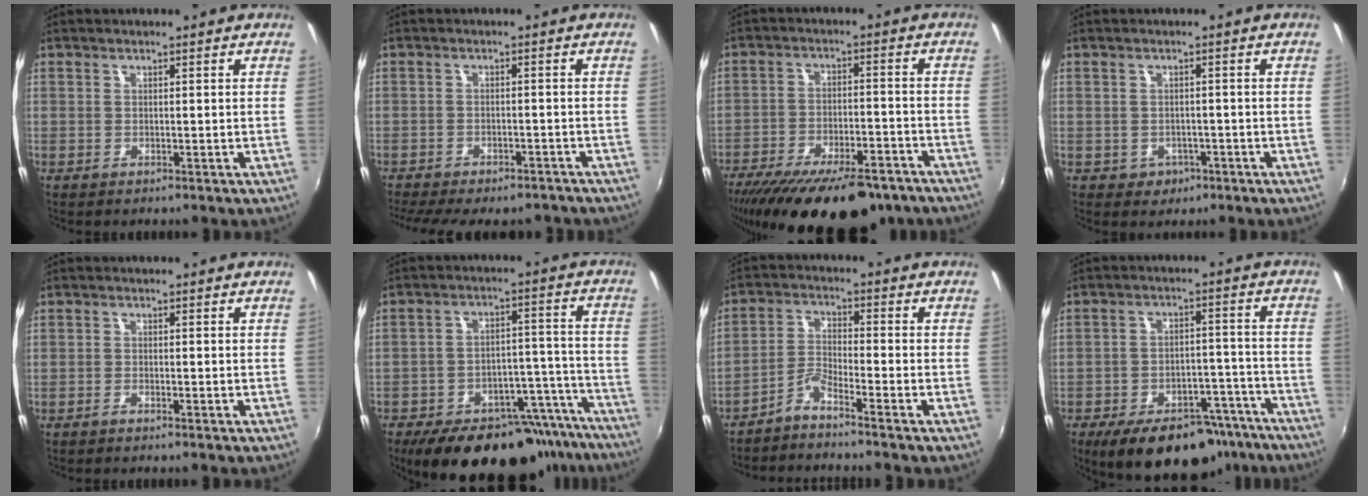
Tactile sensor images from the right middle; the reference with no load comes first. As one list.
[{"total": 13.6, "force": [-11.4, 4.2, 5.9], "torque": [-0.130, -0.025, -0.153]}, {"total": 23.1, "force": [-17.8, 7.6, 12.6], "torque": [-0.236, -0.043, -0.253]}, {"total": 3.4, "force": [-1.4, 3.0, 0.9], "torque": [-0.026, 0.000, -0.013]}, {"total": 0.8, "force": [-0.7, 0.0, 0.4], "torque": [-0.010, 0.000, -0.019]}, {"total": 23.9, "force": [-20.1, 9.1, 9.4], "torque": [-0.146, 0.037, -0.255]}, {"total": 3.3, "force": [-2.8, -0.5, 1.7], "torque": [-0.047, 0.008, -0.059]}, {"total": 17.6, "force": [-13.2, 7.9, 8.5], "torque": [-0.142, 0.009, -0.169]}]